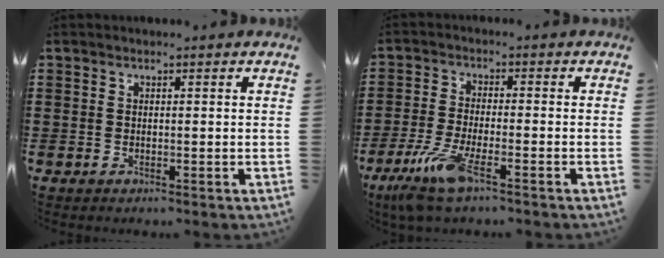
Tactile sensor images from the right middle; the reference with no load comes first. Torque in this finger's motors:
{"motor_torque": [1.45, -0.69, 0.55, 0.20]}